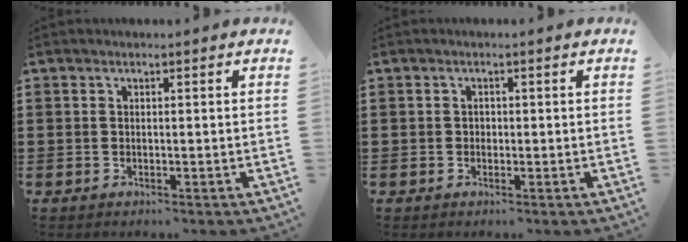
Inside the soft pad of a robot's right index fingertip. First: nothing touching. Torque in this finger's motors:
{"motor_torque": [0.26, 0.22, -0.01, -0.01]}